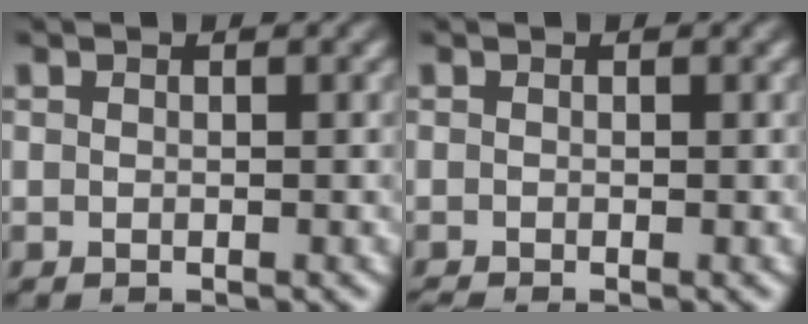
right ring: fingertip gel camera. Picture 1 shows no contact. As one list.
[{"total": 0.9, "force": [-0.8, 0.4, 0.1], "torque": [-0.006, -0.012, -0.008]}]